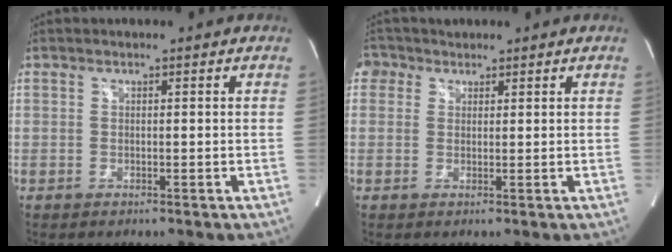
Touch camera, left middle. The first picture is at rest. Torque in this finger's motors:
{"motor_torque": [0.03, 0.02, -0.06, 0.00]}